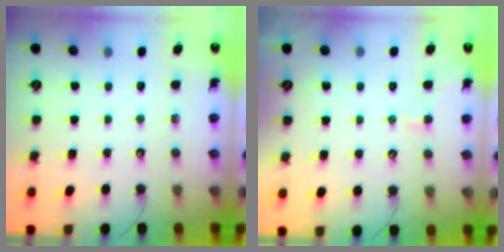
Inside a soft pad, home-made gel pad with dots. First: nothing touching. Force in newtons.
{"total": 0.9, "press": 0.7, "slide": 0.6}